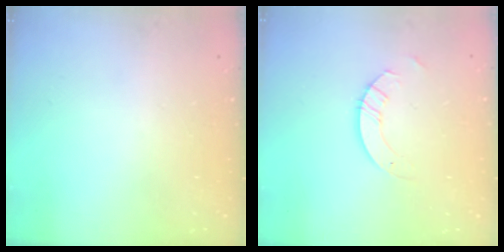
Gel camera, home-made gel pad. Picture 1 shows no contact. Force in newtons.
{"total": 3.6, "press": 3.6, "slide": 0.4}